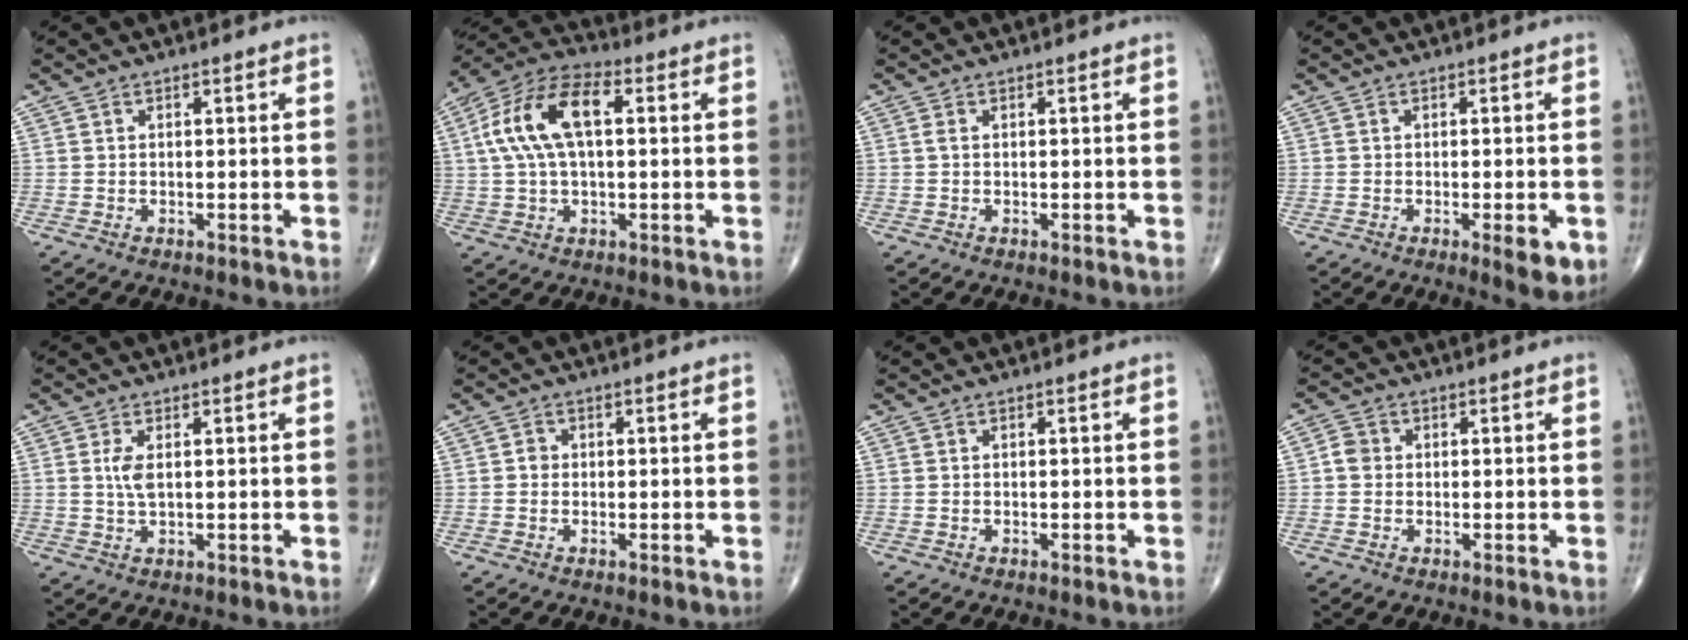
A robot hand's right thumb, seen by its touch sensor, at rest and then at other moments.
{"total": 14.1, "force": [2.5, 7.0, 12.0], "torque": [-0.242, 0.034, 0.041]}
{"total": 0.6, "force": [0.0, 0.3, 0.6], "torque": [-0.014, -0.001, -0.002]}
{"total": 5.0, "force": [-1.7, 1.4, 4.5], "torque": [-0.052, -0.007, -0.020]}
{"total": 3.1, "force": [0.6, 1.2, 2.8], "torque": [-0.060, -0.004, 0.014]}
{"total": 1.2, "force": [0.0, 1.1, 0.5], "torque": [-0.001, 0.004, -0.003]}
{"total": 0.0}
{"total": 2.6, "force": [0.0, 2.3, 1.2], "torque": [-0.013, 0.006, -0.005]}